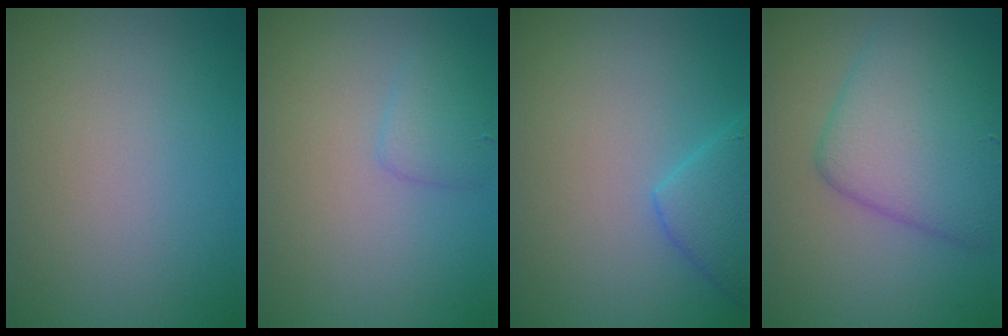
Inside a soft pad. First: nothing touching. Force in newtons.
{"total": 1.7, "press": 1.7, "slide": 0.1}
{"total": 2.9, "press": 2.9, "slide": 0.2}
{"total": 6.5, "press": 6.5, "slide": 0.3}